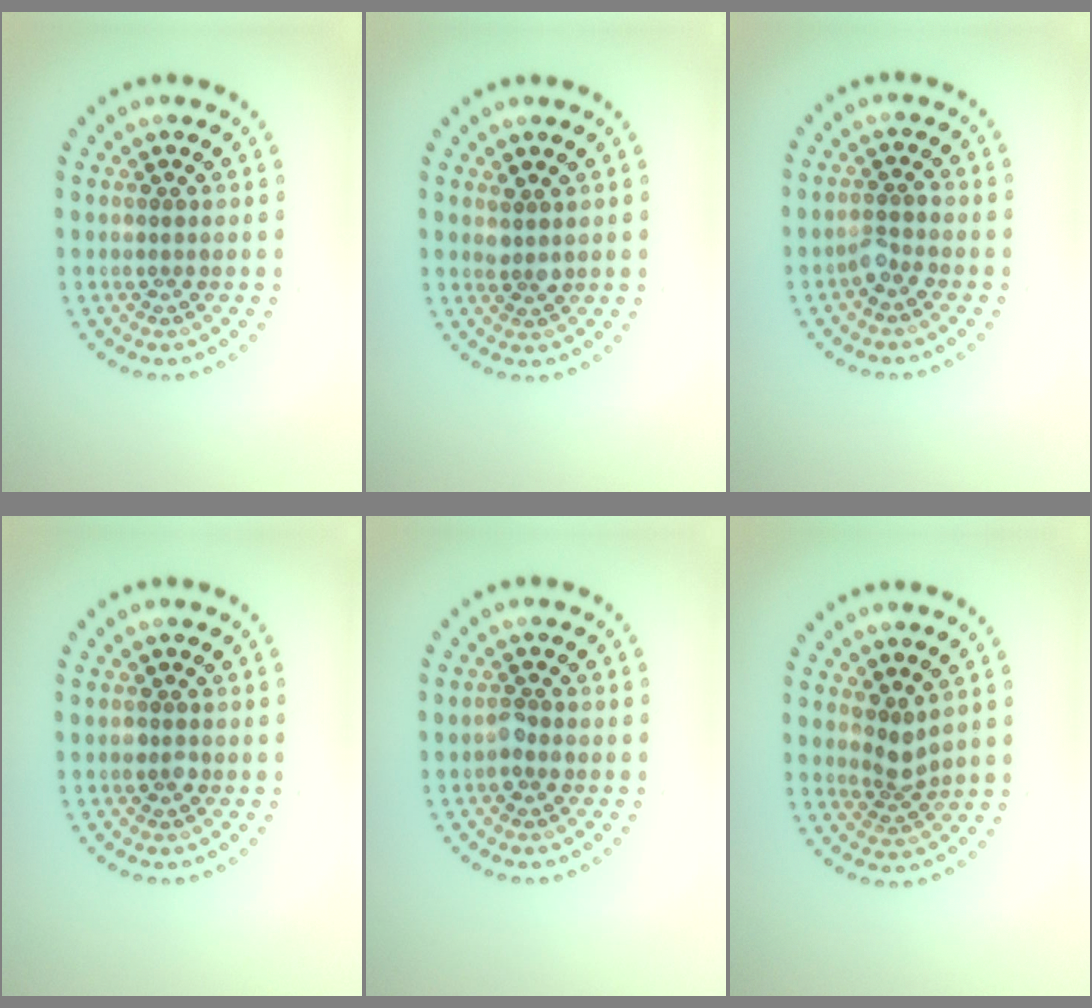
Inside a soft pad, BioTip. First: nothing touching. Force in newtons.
{"total": 1.4, "press": 1.2, "slide": 0.8}
{"total": 1.7, "press": 1.4, "slide": 1.0}
{"total": 1.0, "press": 0.9, "slide": 0.3}
{"total": 1.2, "press": 1.1, "slide": 0.4}
{"total": 1.9, "press": 1.4, "slide": 1.4}